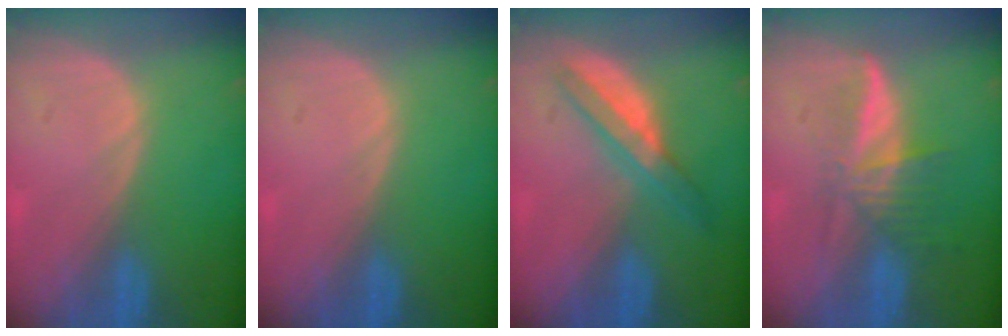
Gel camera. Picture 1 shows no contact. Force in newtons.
{"total": 0.0}
{"total": 5.1, "press": 5.0, "slide": 1.1}
{"total": 5.8, "press": 5.3, "slide": 2.5}